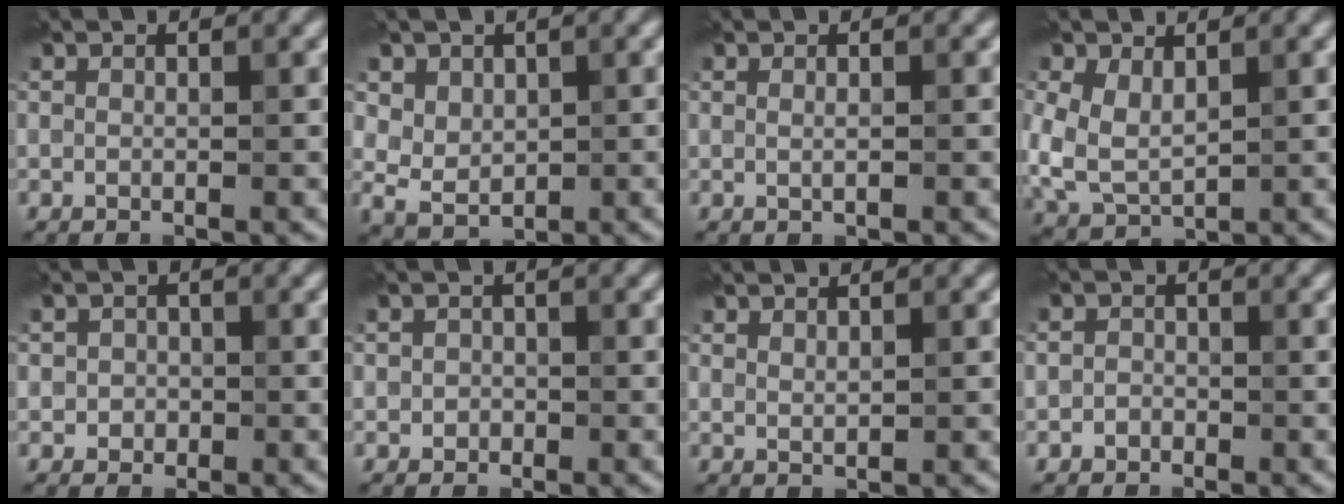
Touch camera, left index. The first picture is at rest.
{"total": 3.5, "force": [1.7, 2.6, 1.5], "torque": [-0.037, -0.011, 0.045]}
{"total": 0.6, "force": [0.1, 0.2, 0.6], "torque": [-0.009, 0.001, 0.001]}
{"total": 4.8, "force": [0.9, 3.2, 3.5], "torque": [-0.089, -0.002, 0.023]}
{"total": 1.6, "force": [-0.1, 1.5, 0.4], "torque": [0.003, -0.003, -0.004]}
{"total": 1.1, "force": [-0.2, 1.0, 0.3], "torque": [0.000, -0.003, -0.008]}
{"total": 0.9, "force": [0.7, 0.2, 0.4], "torque": [-0.010, -0.002, 0.017]}
{"total": 1.2, "force": [-0.6, 1.0, 0.2], "torque": [0.004, 0.002, -0.014]}